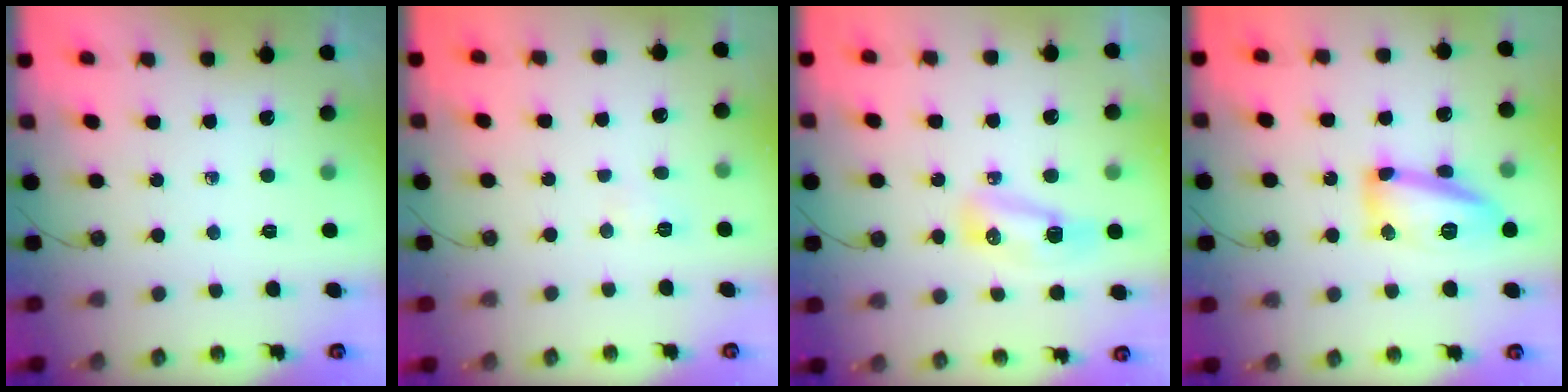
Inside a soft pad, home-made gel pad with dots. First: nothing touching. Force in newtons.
{"total": 3.5, "press": 2.8, "slide": 2.2}
{"total": 8.8, "press": 8.4, "slide": 2.8}
{"total": 14.1, "press": 14.1, "slide": 1.1}